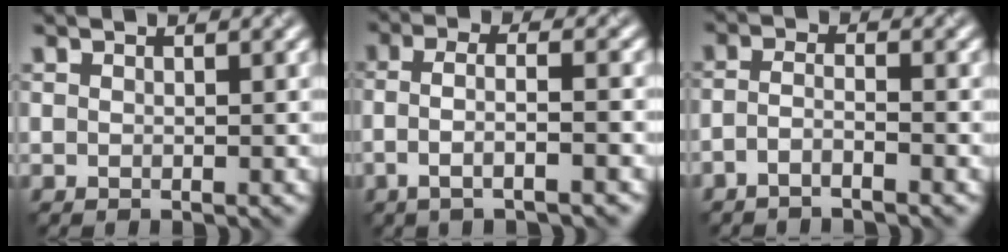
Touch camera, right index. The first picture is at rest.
{"total": 3.9, "force": [-1.2, 0.9, 3.6], "torque": [-0.061, -0.004, -0.029]}
{"total": 1.8, "force": [-1.4, 0.3, 1.1], "torque": [-0.025, -0.002, -0.033]}